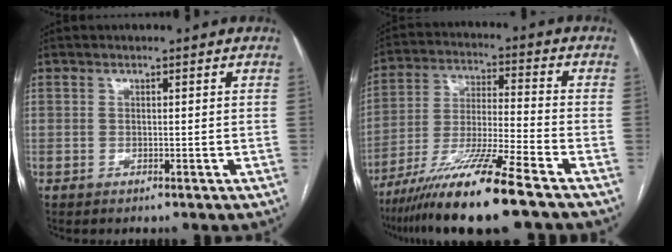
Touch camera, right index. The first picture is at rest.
{"total": 14.5, "force": [-10.3, -0.9, 10.1], "torque": [-0.199, -0.033, -0.189]}